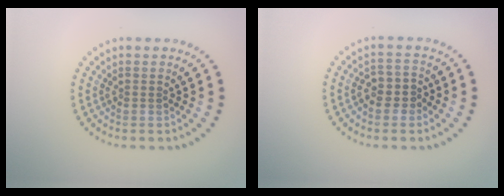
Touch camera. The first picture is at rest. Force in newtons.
{"total": 2.4, "press": 2.2, "slide": 1.0}